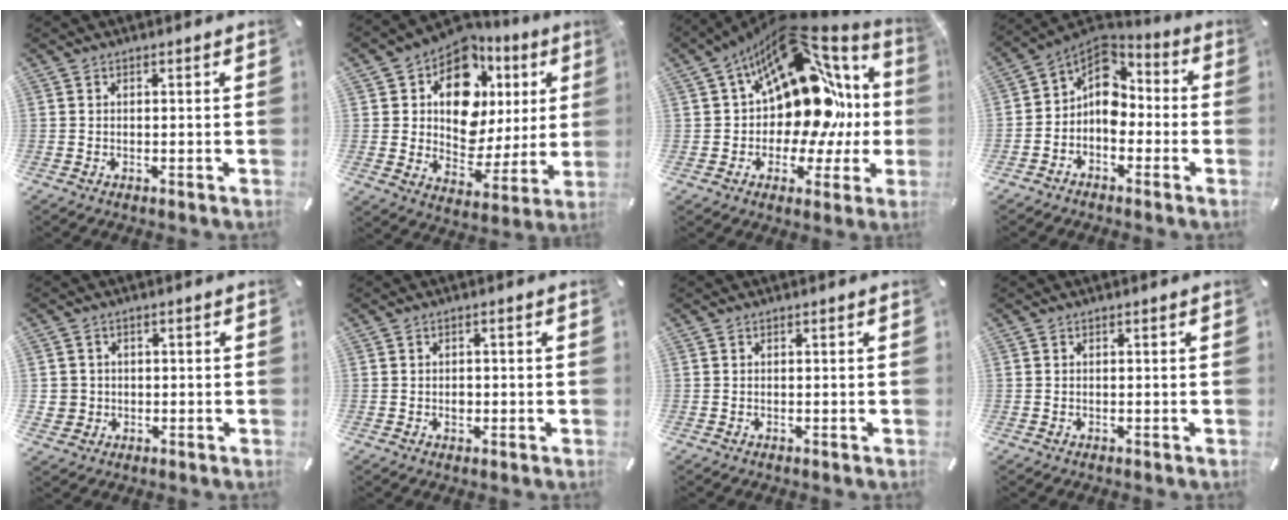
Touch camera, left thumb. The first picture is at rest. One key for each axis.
{"total": 15.3, "fx": 6.5, "fy": 10.9, "fz": 8.6, "tx": -0.133, "ty": -0.047, "tz": 0.118}
{"total": 22.1, "fx": 6.4, "fy": 14.3, "fz": 15.6, "tx": -0.229, "ty": -0.066, "tz": 0.120}
{"total": 8.5, "fx": -0.7, "fy": 7.0, "fz": 4.8, "tx": -0.088, "ty": 0.001, "tz": -0.014}
{"total": 4.0, "fx": -0.6, "fy": 3.9, "fz": 0.3, "tx": -0.002, "ty": 0.006, "tz": -0.010}
{"total": 1.8, "fx": -0.3, "fy": 1.4, "fz": 1.1, "tx": -0.024, "ty": 0.004, "tz": -0.006}
{"total": 0.0}
{"total": 0.0}